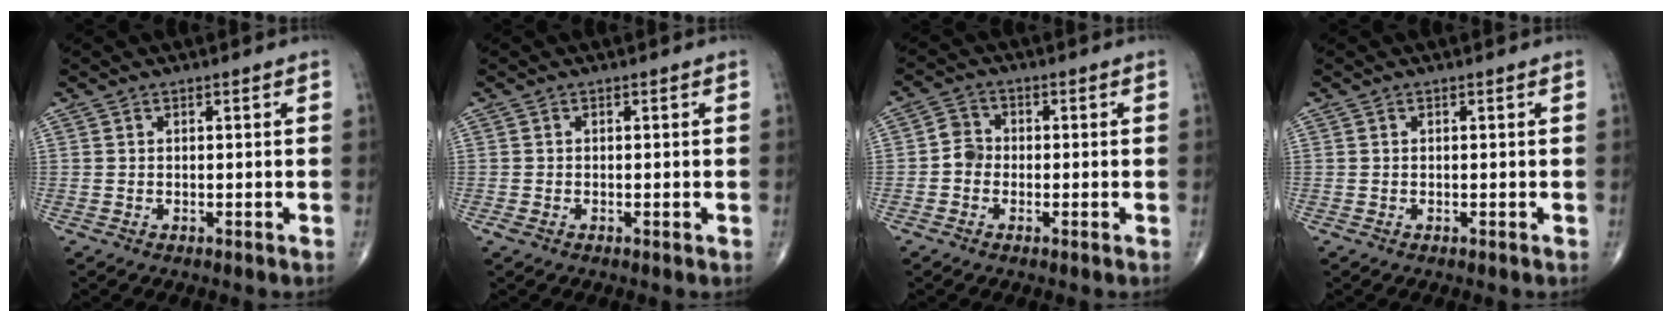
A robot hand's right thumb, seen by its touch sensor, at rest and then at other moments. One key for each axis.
{"total": 1.3, "fx": -0.5, "fy": 0.7, "fz": 1.0, "tx": -0.022, "ty": -0.002, "tz": -0.010}
{"total": 3.4, "fx": -0.8, "fy": 2.9, "fz": 1.5, "tx": -0.012, "ty": 0.009, "tz": -0.023}
{"total": 0.0}